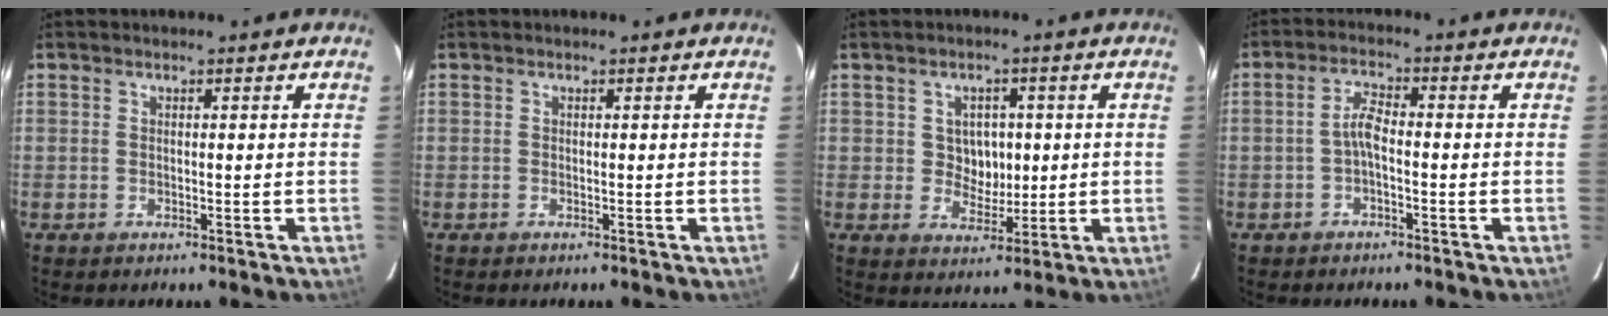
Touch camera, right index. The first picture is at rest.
{"total": 0.0}
{"total": 5.0, "force": [0.6, 4.4, 2.3], "torque": [-0.036, 0.010, 0.014]}
{"total": 3.0, "force": [-1.2, 0.8, 2.6], "torque": [-0.058, 0.011, -0.026]}